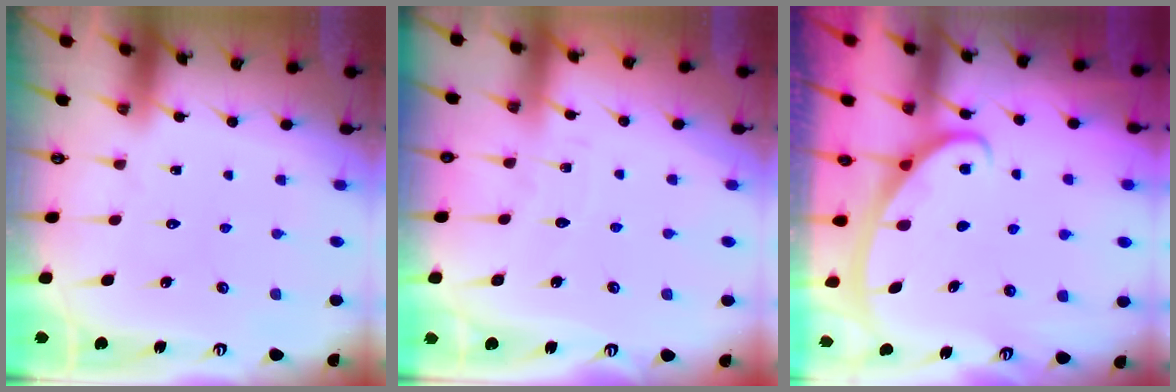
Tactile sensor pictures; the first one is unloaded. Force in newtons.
{"total": 3.4, "press": 3.4, "slide": 0.3}
{"total": 3.0, "press": 2.9, "slide": 0.4}